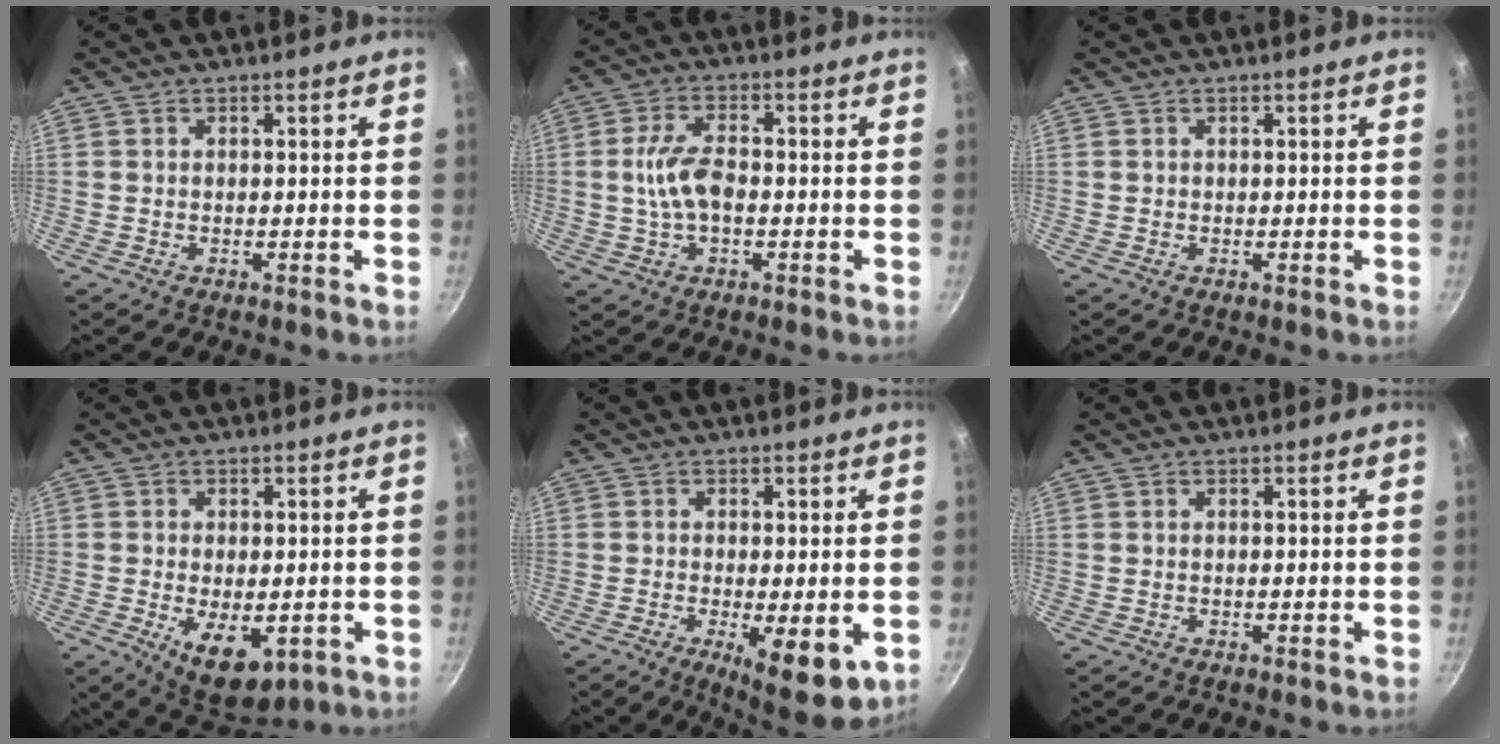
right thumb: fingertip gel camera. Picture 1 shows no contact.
{"total": 7.1, "force": [-0.4, 3.5, 6.1], "torque": [-0.129, 0.015, -0.010]}
{"total": 0.0}
{"total": 9.8, "force": [-3.0, 5.1, 7.8], "torque": [-0.110, -0.008, -0.032]}
{"total": 10.3, "force": [-3.3, 3.4, 9.1], "torque": [-0.129, -0.019, -0.043]}
{"total": 0.0}